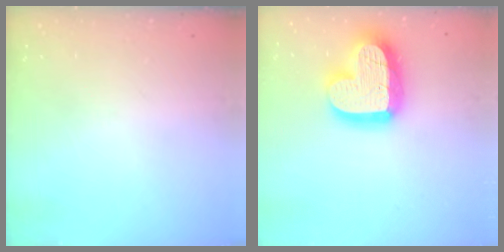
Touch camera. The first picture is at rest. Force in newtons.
{"total": 20.3, "press": 20.3, "slide": 1.8}